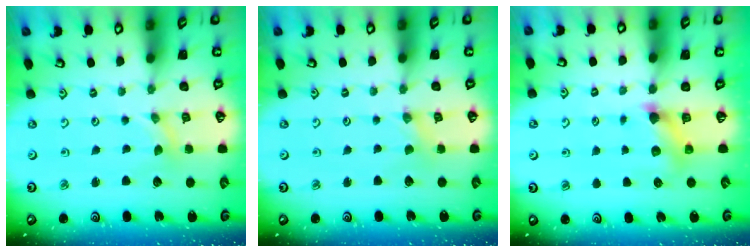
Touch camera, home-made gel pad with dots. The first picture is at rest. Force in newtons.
{"total": 0.0}
{"total": 7.1, "press": 7.0, "slide": 0.7}